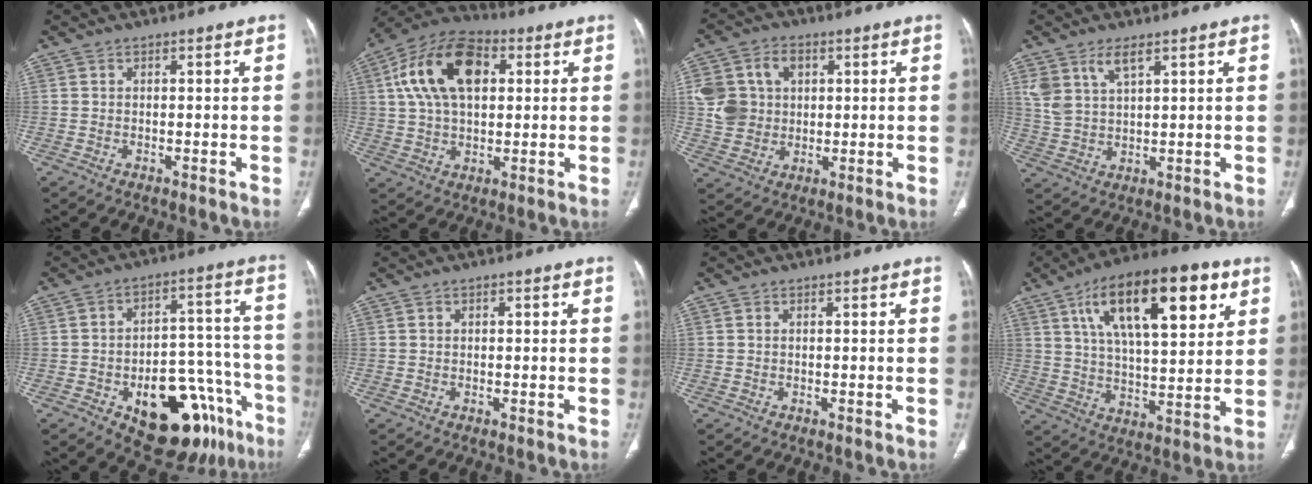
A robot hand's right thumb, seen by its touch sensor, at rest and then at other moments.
{"total": 16.5, "force": [4.3, 9.8, 12.5], "torque": [-0.221, 0.017, 0.069]}
{"total": 11.0, "force": [2.3, 9.1, 5.7], "torque": [-0.086, 0.005, 0.046]}
{"total": 6.1, "force": [3.6, 2.5, 4.2], "torque": [-0.085, -0.015, 0.081]}
{"total": 21.6, "force": [-11.1, 11.2, 14.7], "torque": [-0.124, 0.082, -0.143]}
{"total": 0.6, "force": [0.2, 0.4, 0.5], "torque": [-0.003, 0.002, 0.001]}
{"total": 0.0}
{"total": 22.9, "force": [10.1, 9.2, 18.4], "torque": [-0.268, -0.015, 0.163]}